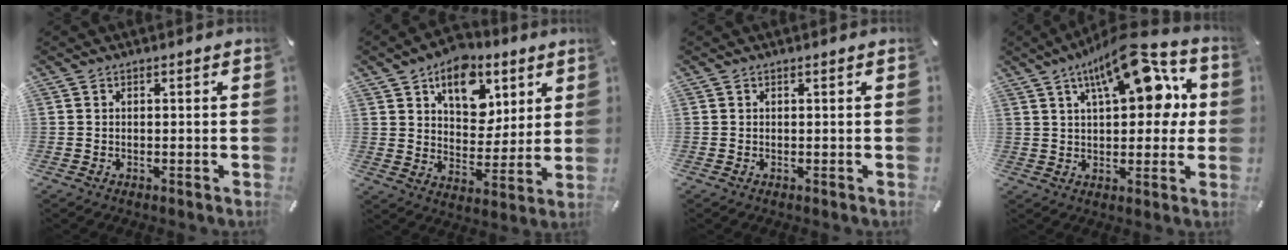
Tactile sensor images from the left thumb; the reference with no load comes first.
{"total": 13.2, "force": [7.3, 9.1, 6.2], "torque": [-0.090, -0.037, 0.131]}
{"total": 0.0}
{"total": 16.9, "force": [8.1, 7.6, 12.7], "torque": [-0.188, -0.026, 0.133]}